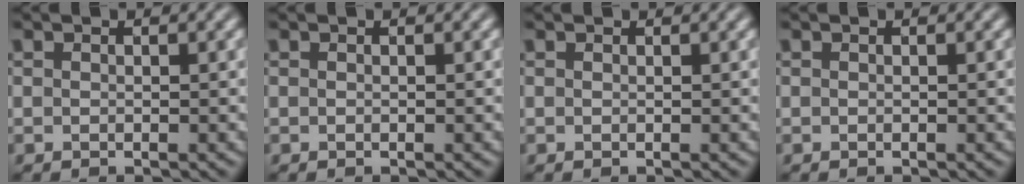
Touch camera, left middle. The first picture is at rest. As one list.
[{"total": 0.0}, {"total": 0.6, "force": [0.6, 0.0, 0.1], "torque": [-0.003, -0.002, 0.005]}, {"total": 0.0}]